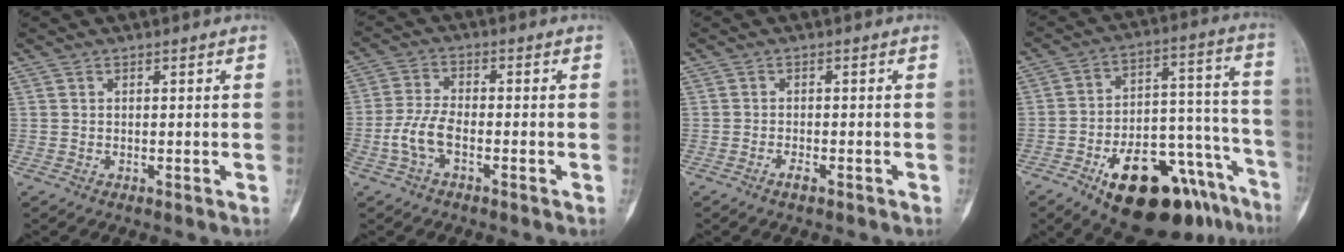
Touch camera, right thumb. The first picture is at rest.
{"total": 6.3, "force": [-2.4, 3.3, 4.8], "torque": [-0.106, 0.018, -0.054]}
{"total": 1.6, "force": [-1.1, 0.6, 0.9], "torque": [-0.015, 0.005, -0.021]}
{"total": 24.7, "force": [-14.5, 11.4, 16.5], "torque": [-0.164, 0.102, -0.214]}